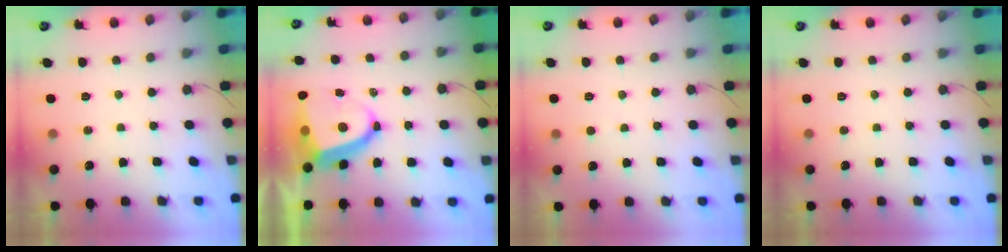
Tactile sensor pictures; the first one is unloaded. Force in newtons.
{"total": 11.2, "press": 11.2, "slide": 1.3}
{"total": 3.4, "press": 3.4, "slide": 0.4}
{"total": 0.0}